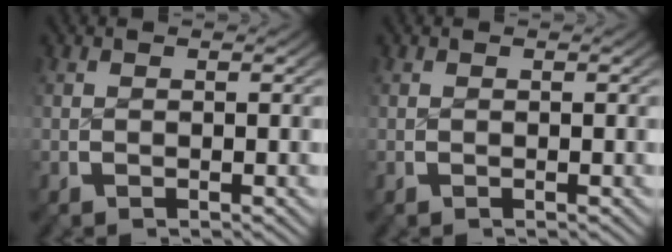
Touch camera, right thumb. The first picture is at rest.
{"total": 0.0}